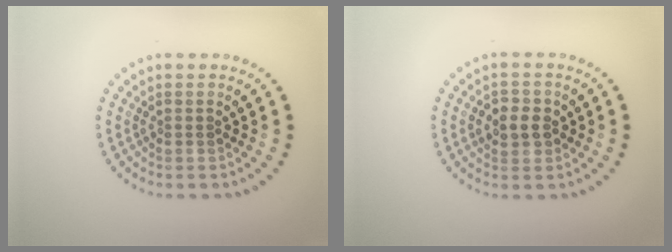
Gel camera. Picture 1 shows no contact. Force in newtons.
{"total": 2.5, "press": 2.5, "slide": 0.4}